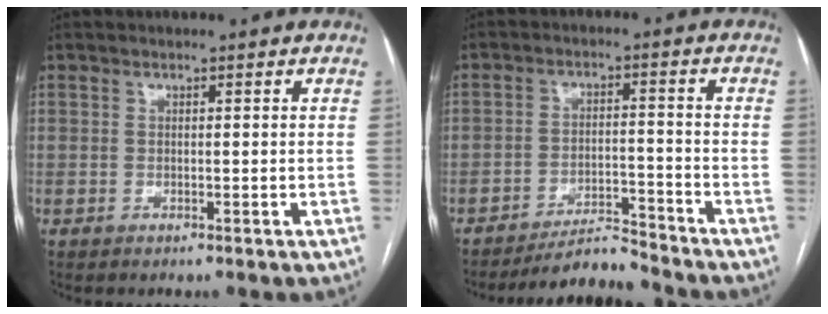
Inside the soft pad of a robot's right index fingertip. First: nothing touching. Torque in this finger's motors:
{"motor_torque": [-0.68, -0.39, -0.60, -0.18]}